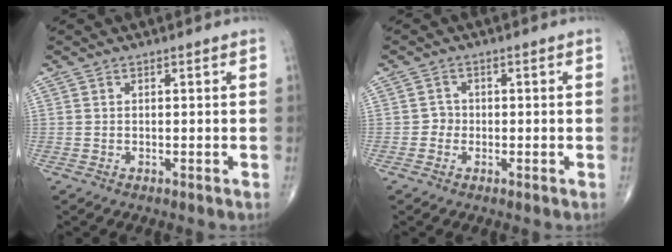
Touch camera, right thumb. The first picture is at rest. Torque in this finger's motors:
{"motor_torque": [0.22, -0.01, 0.08, 0.05, -0.07]}